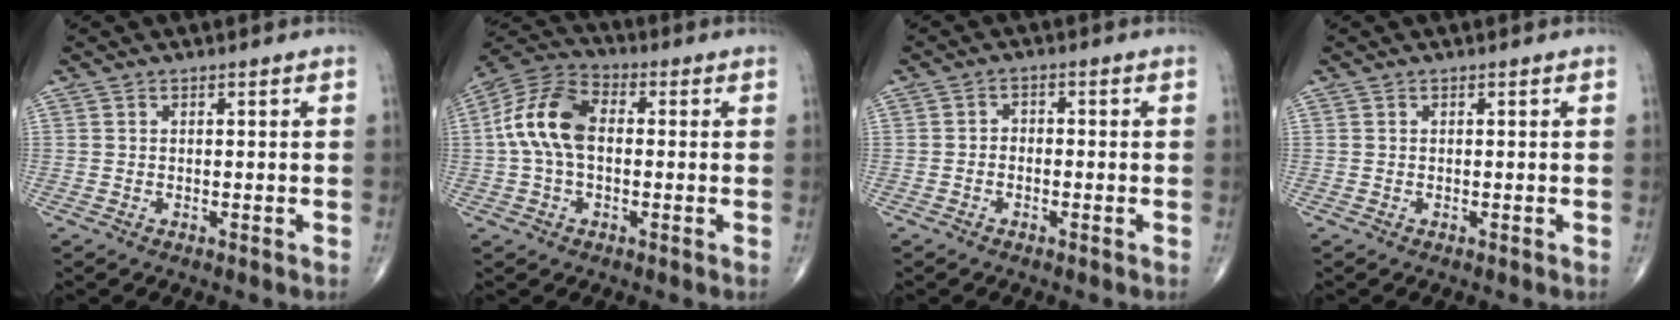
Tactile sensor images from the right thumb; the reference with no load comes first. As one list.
[{"total": 12.0, "force": [0.4, 7.3, 9.5], "torque": [-0.191, 0.032, -0.003]}, {"total": 1.7, "force": [-0.7, 1.3, 0.9], "torque": [-0.007, 0.010, -0.017]}, {"total": 0.0}]